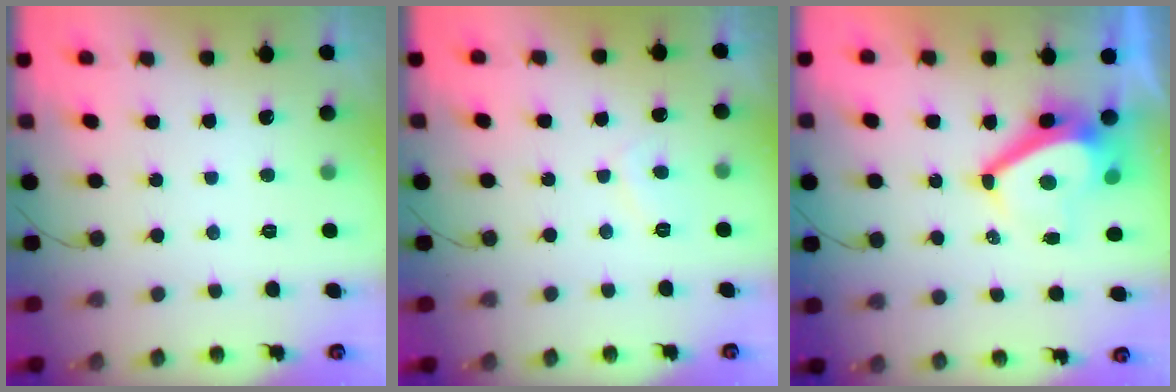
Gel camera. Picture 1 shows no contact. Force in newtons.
{"total": 2.2, "press": 2.0, "slide": 0.8}
{"total": 8.2, "press": 8.2, "slide": 0.8}